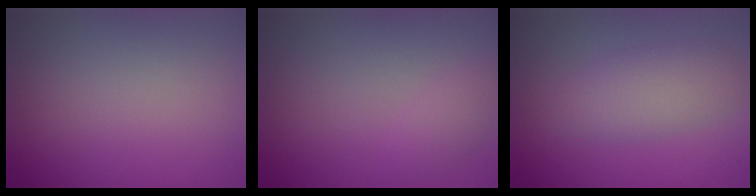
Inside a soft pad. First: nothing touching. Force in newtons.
{"total": 1.3, "press": 1.3, "slide": 0.1}
{"total": 2.2, "press": 2.2, "slide": 0.2}